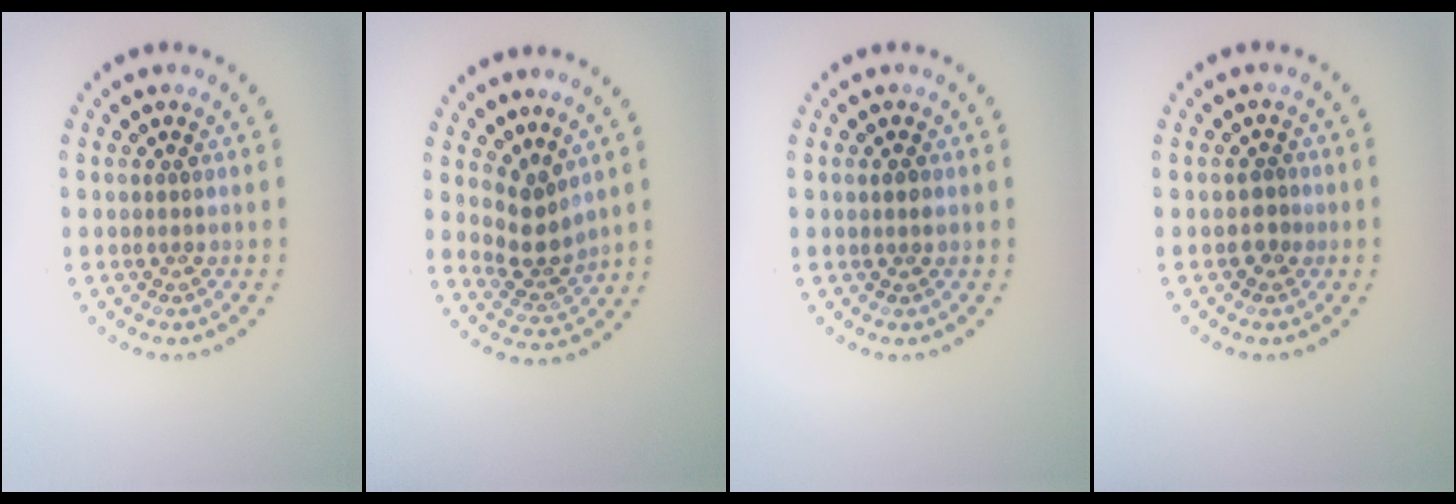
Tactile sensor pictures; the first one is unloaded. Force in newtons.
{"total": 2.9, "press": 2.1, "slide": 2.0}
{"total": 0.7, "press": 0.7, "slide": 0.2}
{"total": 1.1, "press": 1.0, "slide": 0.5}